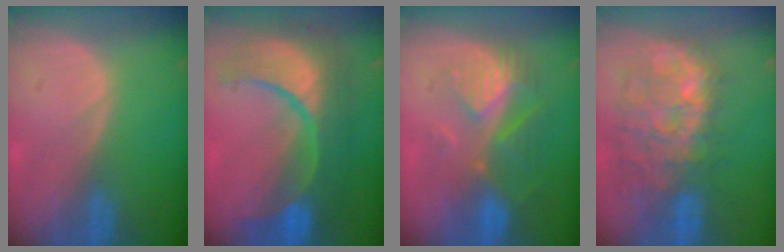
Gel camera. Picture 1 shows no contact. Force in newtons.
{"total": 12.6, "press": 12.5, "slide": 1.4}
{"total": 8.8, "press": 7.9, "slide": 3.8}
{"total": 10.9, "press": 10.2, "slide": 3.8}